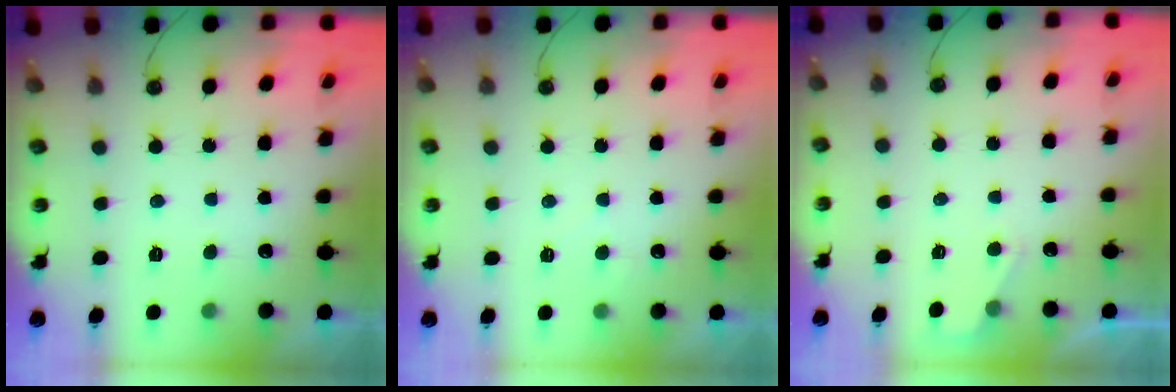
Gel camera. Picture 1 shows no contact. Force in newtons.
{"total": 1.9, "press": 1.9, "slide": 0.3}
{"total": 2.4, "press": 2.4, "slide": 0.4}